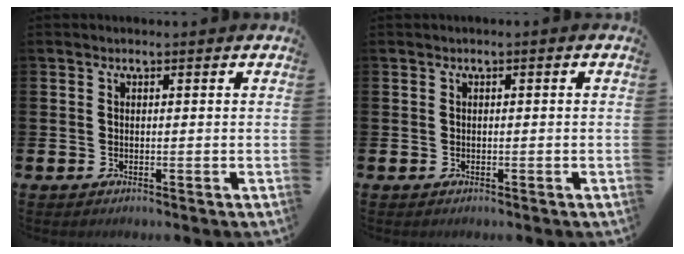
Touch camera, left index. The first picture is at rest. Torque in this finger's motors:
{"motor_torque": [0.39, -1.75, 0.40, 0.09]}